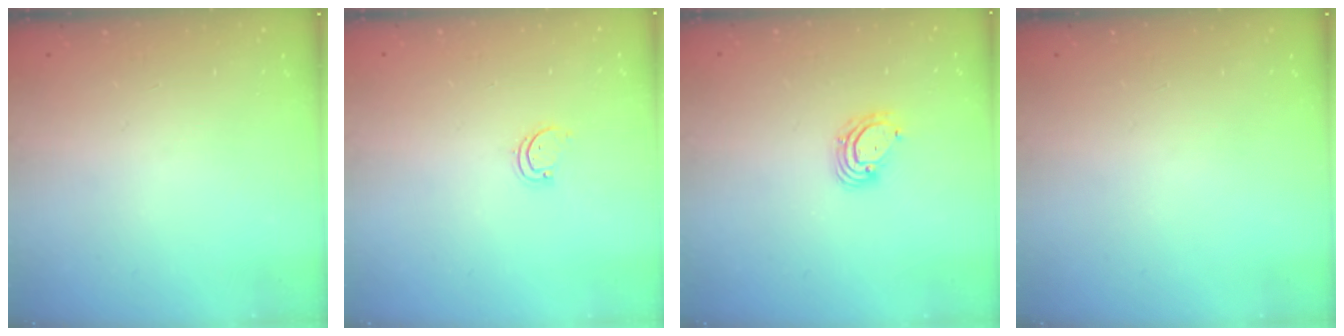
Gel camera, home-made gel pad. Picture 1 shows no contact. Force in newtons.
{"total": 1.7, "press": 1.7, "slide": 0.3}
{"total": 5.2, "press": 5.2, "slide": 0.6}
{"total": 0.0}